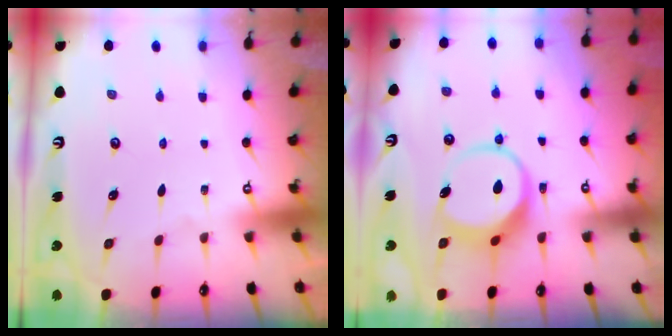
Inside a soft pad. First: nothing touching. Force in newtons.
{"total": 9.2, "press": 9.2, "slide": 0.8}